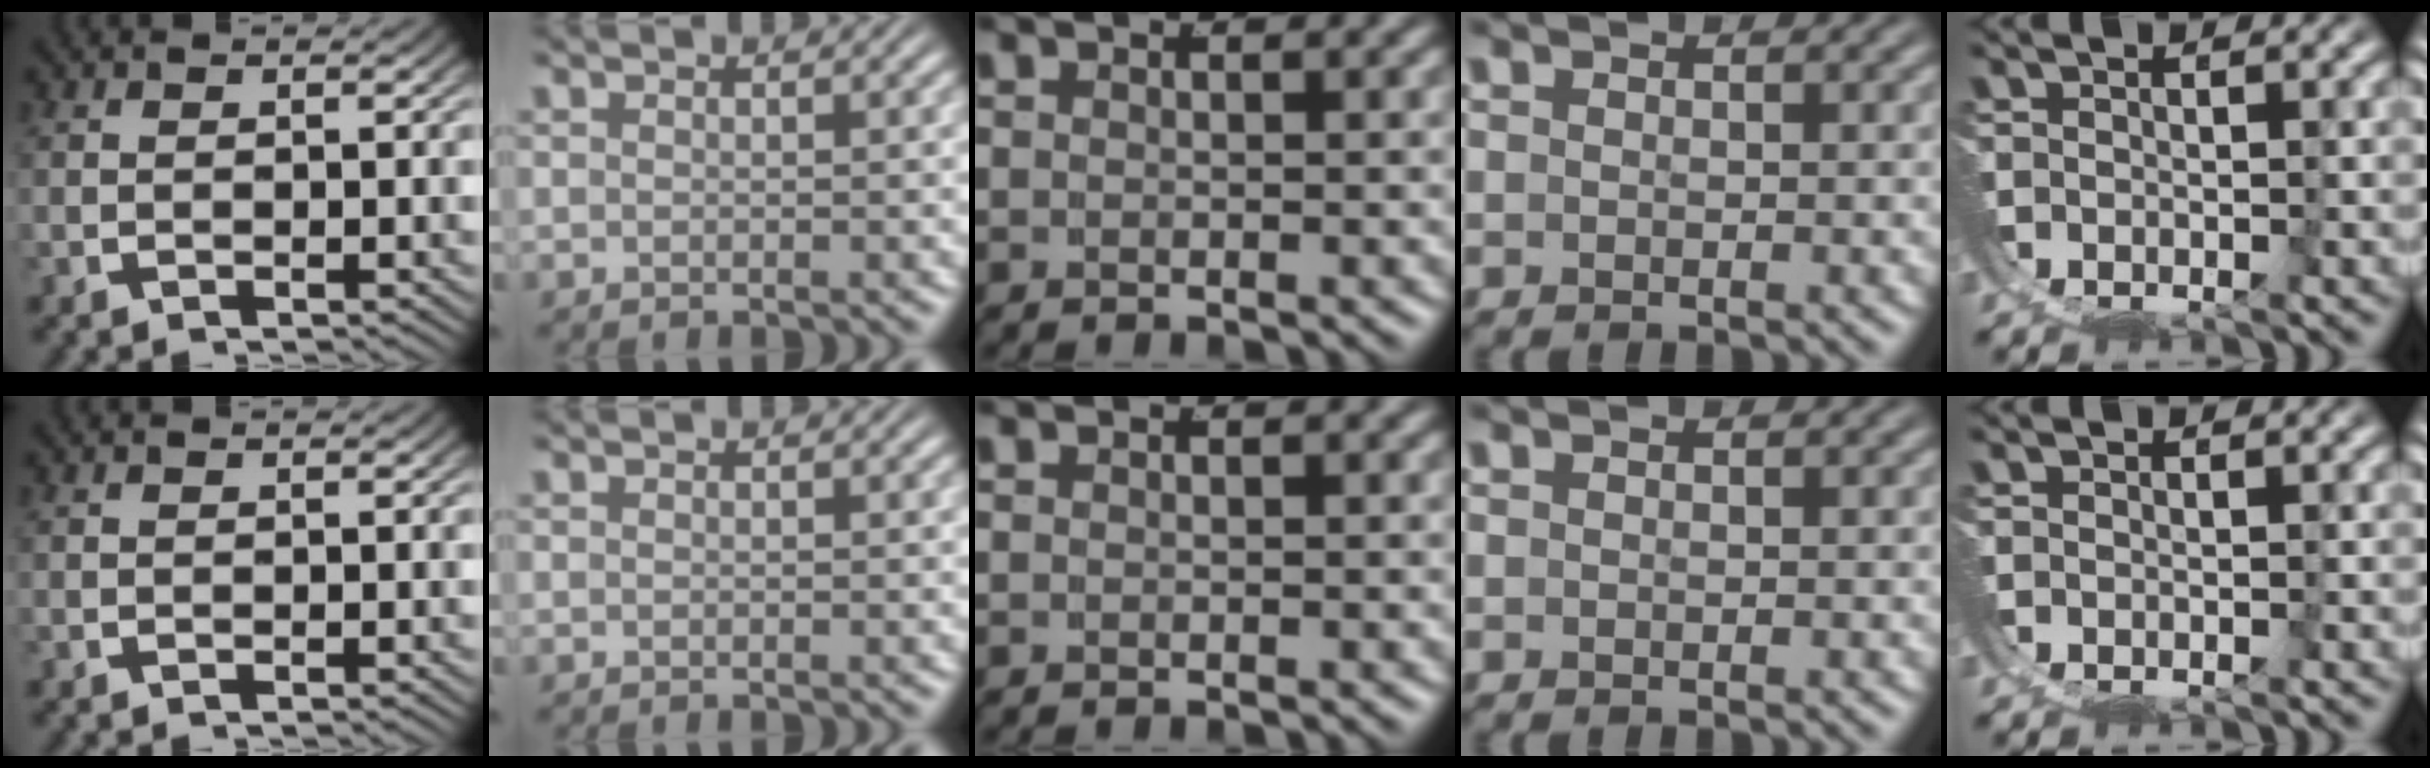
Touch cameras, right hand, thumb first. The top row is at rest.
{}